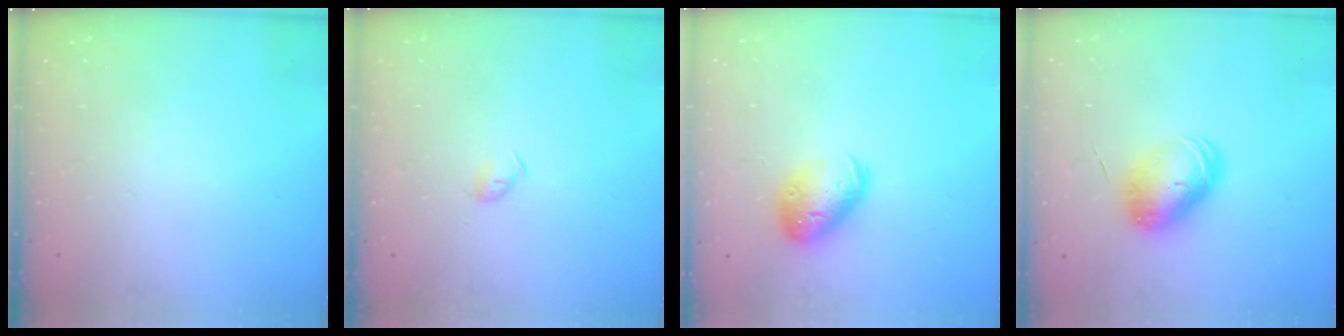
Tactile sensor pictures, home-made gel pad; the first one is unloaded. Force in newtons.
{"total": 3.5, "press": 3.4, "slide": 0.6}
{"total": 15.0, "press": 14.8, "slide": 2.2}
{"total": 8.9, "press": 8.9, "slide": 0.7}